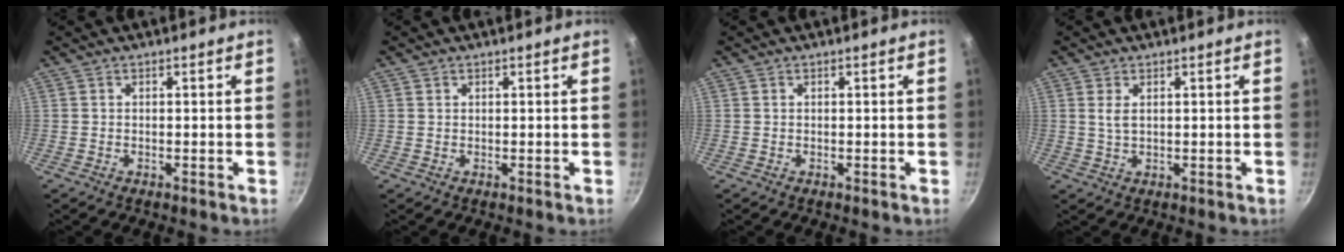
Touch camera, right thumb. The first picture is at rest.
{"total": 0.5, "force": [0.3, 0.4, 0.1], "torque": [0.001, 0.000, 0.003]}
{"total": 0.0}
{"total": 1.3, "force": [0.4, 0.7, 1.0], "torque": [-0.018, 0.001, 0.007]}